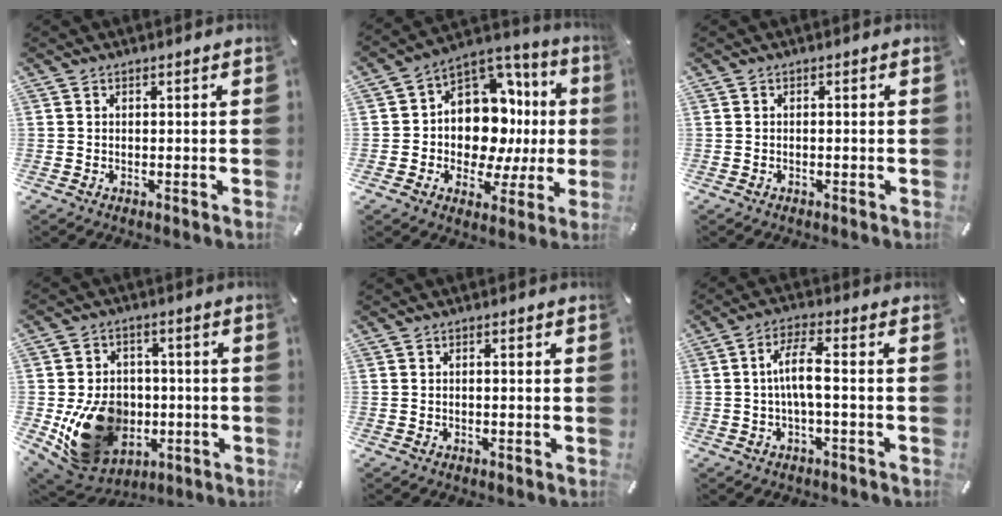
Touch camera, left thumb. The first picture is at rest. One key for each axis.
{"total": 14.2, "fx": 1.8, "fy": 11.3, "fz": 8.5, "tx": -0.114, "ty": -0.039, "tz": 0.036}
{"total": 0.8, "fx": -0.4, "fy": 0.1, "fz": 0.7, "tx": -0.012, "ty": -0.001, "tz": -0.006}
{"total": 17.2, "fx": -3.3, "fy": 14.0, "fz": 9.5, "tx": -0.165, "ty": 0.007, "tz": -0.044}
{"total": 0.9, "fx": -0.1, "fy": 0.2, "fz": 0.9, "tx": -0.018, "ty": 0.000, "tz": -0.003}
{"total": 7.7, "fx": -0.3, "fy": 1.7, "fz": 7.5, "tx": -0.149, "ty": 0.003, "tz": -0.011}